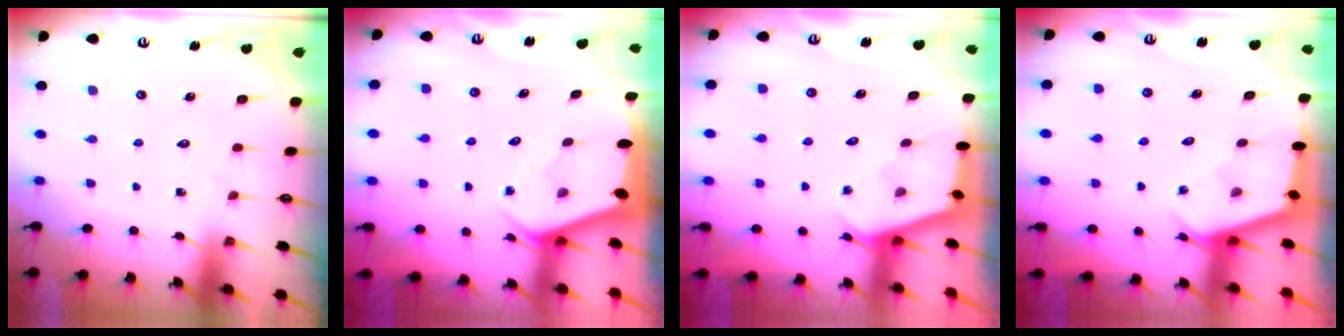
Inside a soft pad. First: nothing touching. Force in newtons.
{"total": 2.3, "press": 2.3, "slide": 0.3}
{"total": 2.9, "press": 2.9, "slide": 0.3}
{"total": 2.7, "press": 2.7, "slide": 0.3}